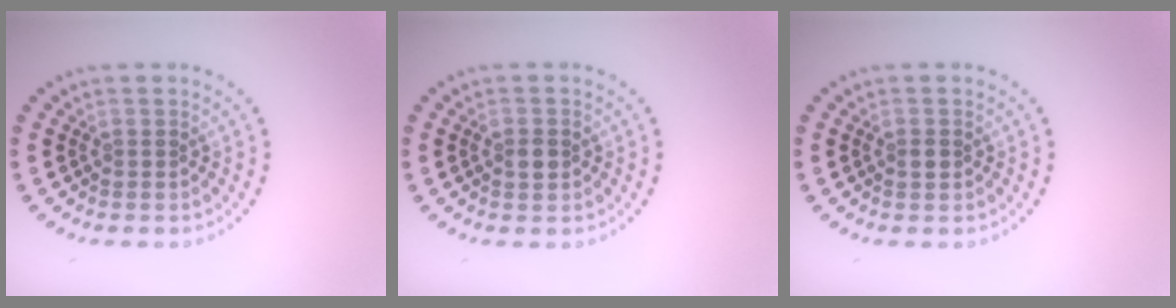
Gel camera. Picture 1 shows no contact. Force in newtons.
{"total": 2.0, "press": 2.0, "slide": 0.2}
{"total": 1.2, "press": 1.1, "slide": 0.3}